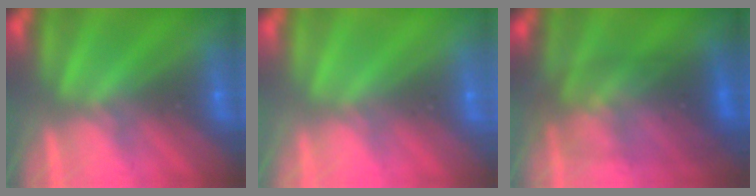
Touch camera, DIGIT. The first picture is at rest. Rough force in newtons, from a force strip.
{"total": 1.5}
{"total": 2.8}